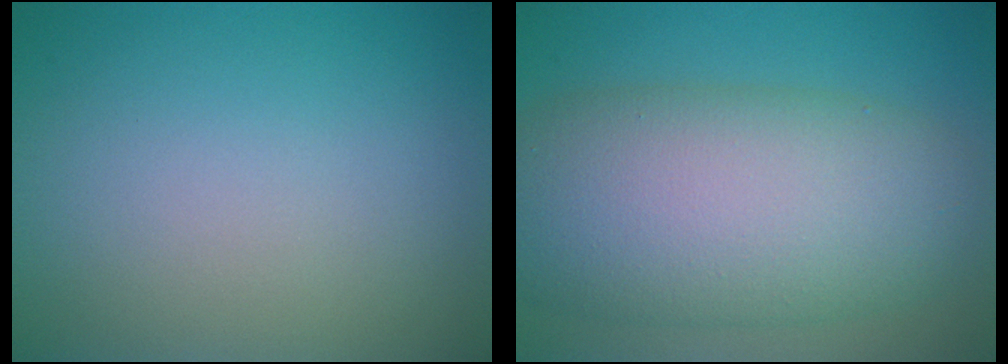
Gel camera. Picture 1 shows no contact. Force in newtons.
{"total": 11.7, "press": 11.7, "slide": 0.6}